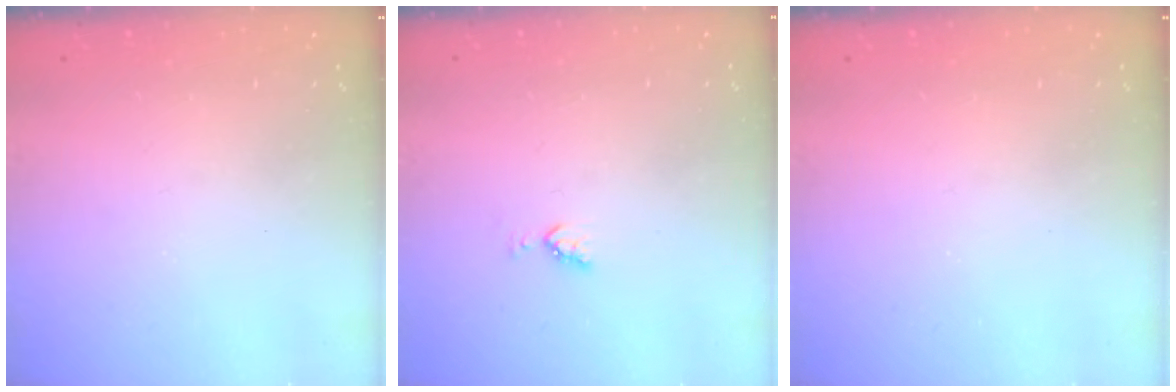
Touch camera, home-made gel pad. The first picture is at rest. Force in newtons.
{"total": 3.6, "press": 3.5, "slide": 0.9}
{"total": 0.0}